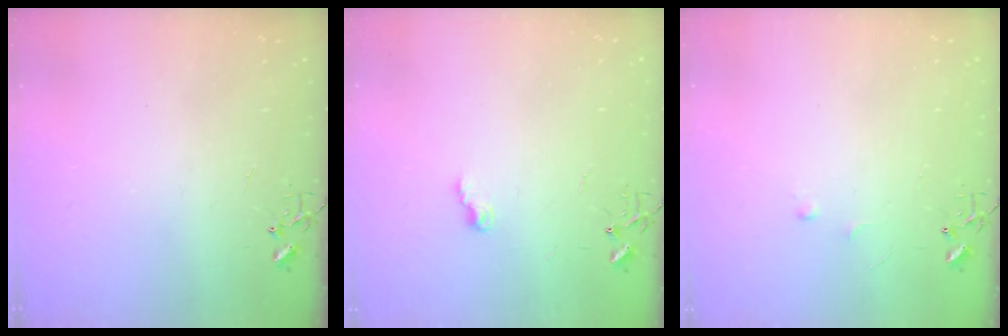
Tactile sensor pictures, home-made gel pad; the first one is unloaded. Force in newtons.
{"total": 5.0, "press": 4.9, "slide": 0.7}
{"total": 3.4, "press": 3.4, "slide": 0.5}